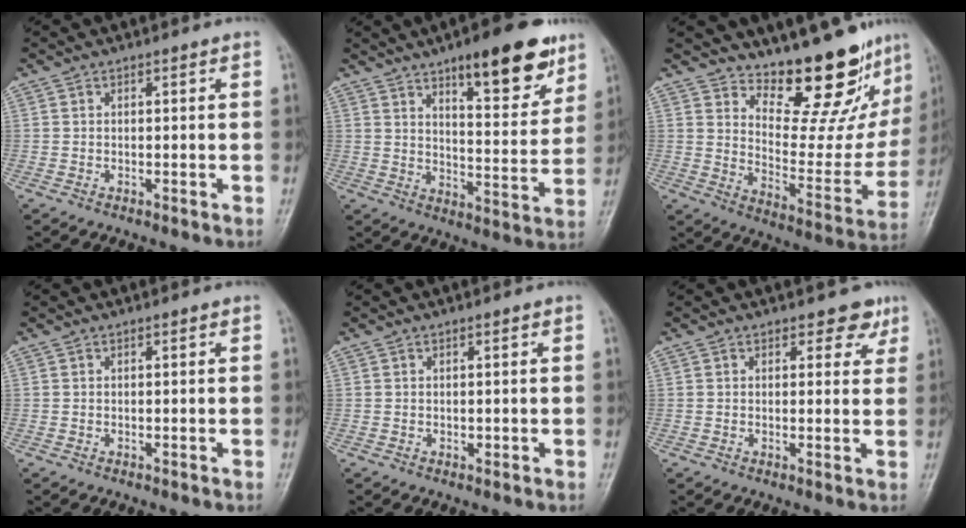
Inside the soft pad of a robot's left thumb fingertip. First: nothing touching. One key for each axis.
{"total": 16.1, "fx": 9.9, "fy": 5.2, "fz": 11.6, "tx": -0.122, "ty": -0.052, "tz": 0.144}
{"total": 18.3, "fx": 15.1, "fy": 6.0, "fz": 8.4, "tx": -0.058, "ty": -0.130, "tz": 0.212}
{"total": 0.0}
{"total": 0.5, "fx": 0.1, "fy": 0.4, "fz": 0.4, "tx": 0.000, "ty": 0.000, "tz": 0.002}
{"total": 3.4, "fx": 2.3, "fy": 2.1, "fz": 1.3, "tx": 0.013, "ty": -0.011, "tz": 0.025}